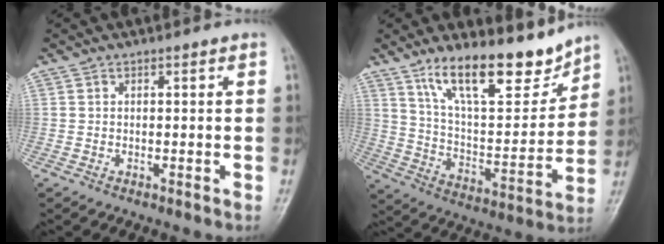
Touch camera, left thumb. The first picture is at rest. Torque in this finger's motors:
{"motor_torque": [2.31, 0.62, 1.19, -1.58, 0.34]}